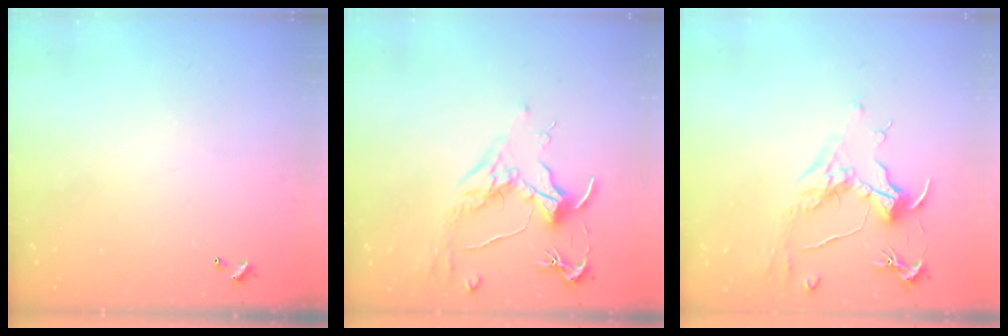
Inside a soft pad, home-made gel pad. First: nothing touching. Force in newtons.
{"total": 1.8, "press": 1.5, "slide": 0.9}
{"total": 1.6, "press": 1.4, "slide": 0.8}